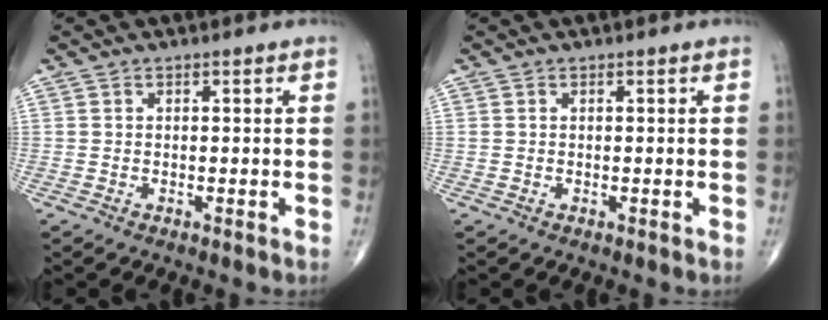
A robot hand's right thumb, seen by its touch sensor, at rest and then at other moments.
{"total": 0.0}